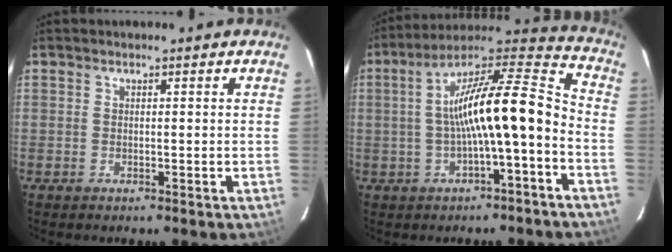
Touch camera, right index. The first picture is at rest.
{"total": 16.8, "force": [-3.1, 3.1, 16.2], "torque": [-0.265, 0.032, -0.050]}